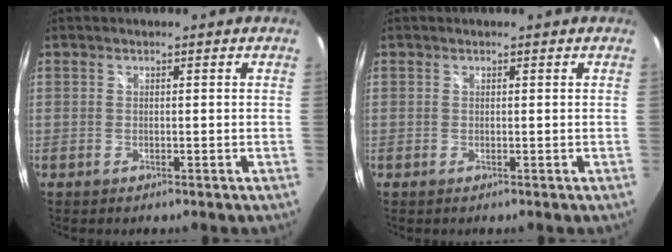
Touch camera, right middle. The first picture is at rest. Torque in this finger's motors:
{"motor_torque": [0.00, 0.00, 0.00, -0.01]}